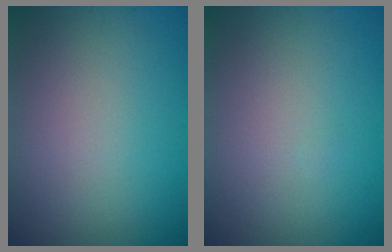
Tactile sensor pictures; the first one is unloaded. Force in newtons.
{"total": 0.0}